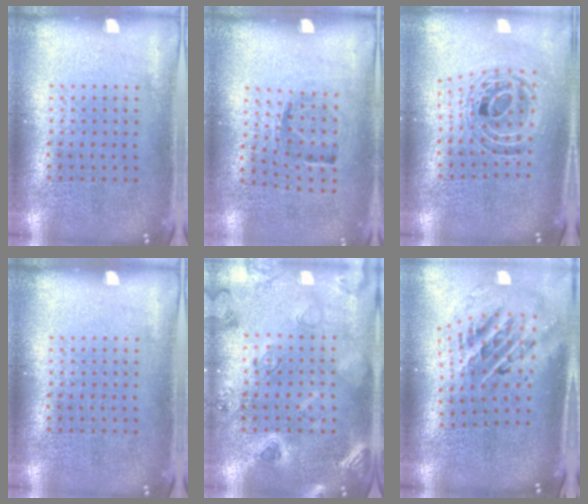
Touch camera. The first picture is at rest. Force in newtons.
{"total": 1.1, "press": 0.8, "slide": 0.8}
{"total": 1.0, "press": 0.9, "slide": 0.2}
{"total": 0.0}
{"total": 0.7, "press": 0.7, "slide": 0.3}
{"total": 2.6, "press": 1.8, "slide": 2.0}